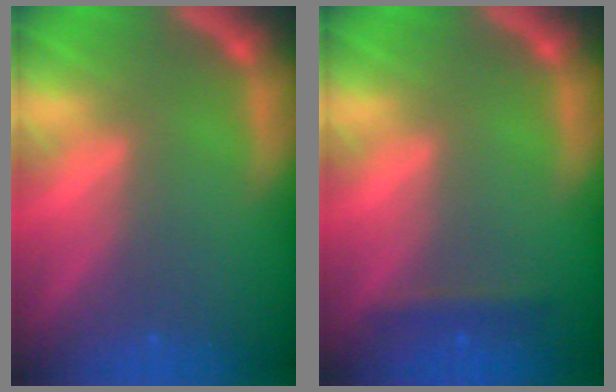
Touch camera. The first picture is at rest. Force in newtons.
{"total": 1.4}